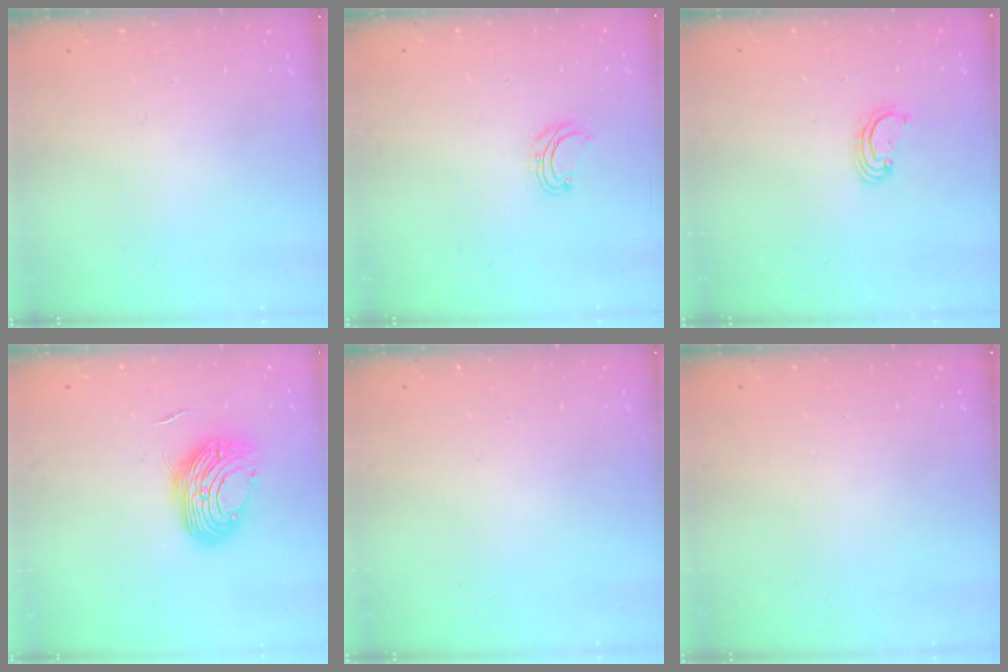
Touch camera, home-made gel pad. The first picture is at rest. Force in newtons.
{"total": 4.6, "press": 4.5, "slide": 0.5}
{"total": 2.6, "press": 2.6, "slide": 0.3}
{"total": 10.4, "press": 10.4, "slide": 0.4}
{"total": 0.0}
{"total": 0.0}